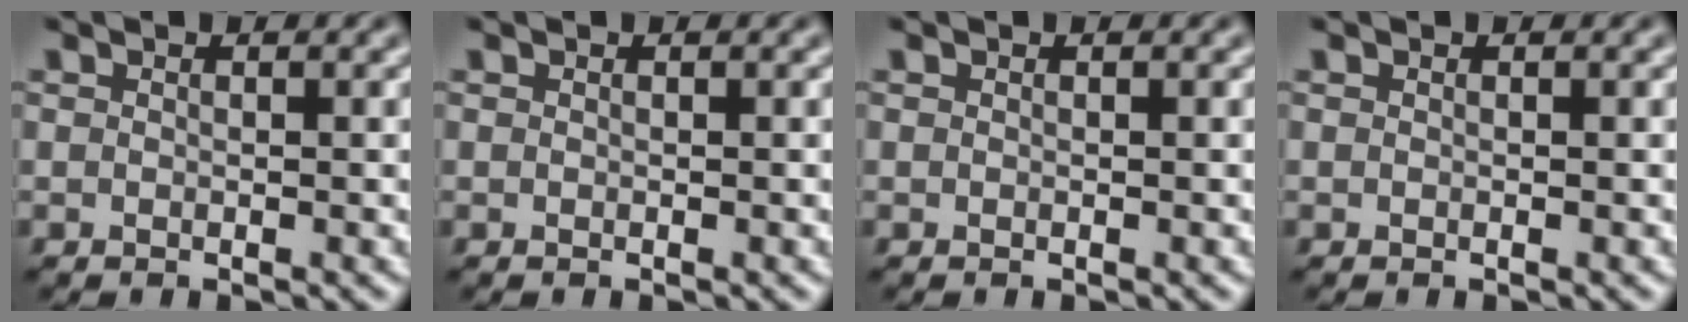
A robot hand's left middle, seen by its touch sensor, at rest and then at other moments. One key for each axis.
{"total": 0.0}
{"total": 0.0}
{"total": 0.0}